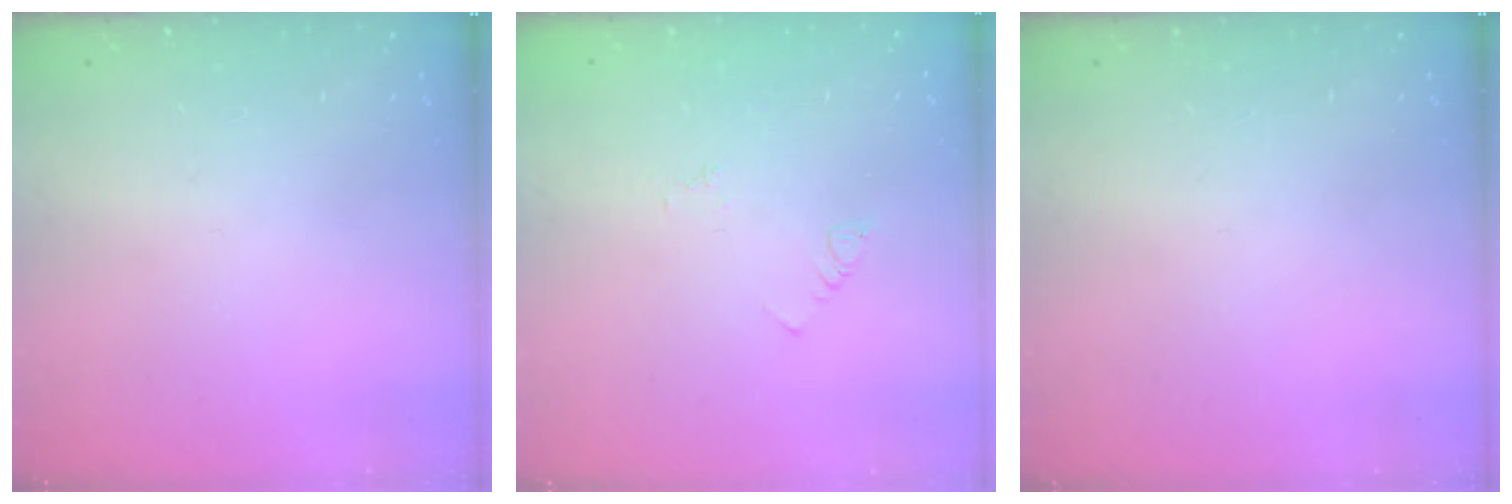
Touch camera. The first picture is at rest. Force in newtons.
{"total": 2.5, "press": 2.5, "slide": 0.4}
{"total": 0.0}